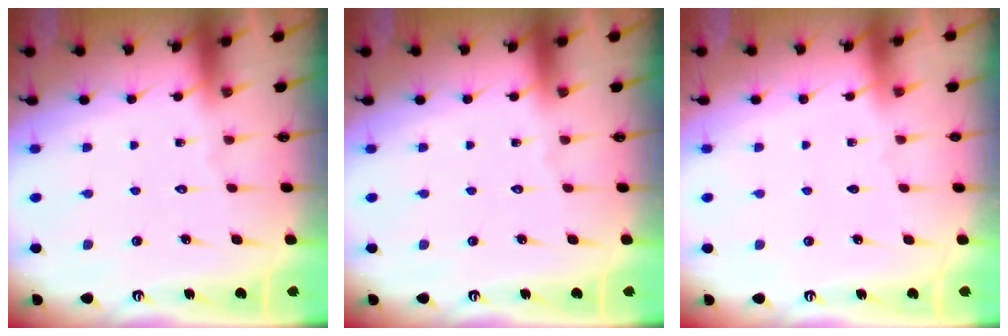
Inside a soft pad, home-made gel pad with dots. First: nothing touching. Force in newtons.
{"total": 0.0}
{"total": 0.7, "press": 0.7, "slide": 0.2}